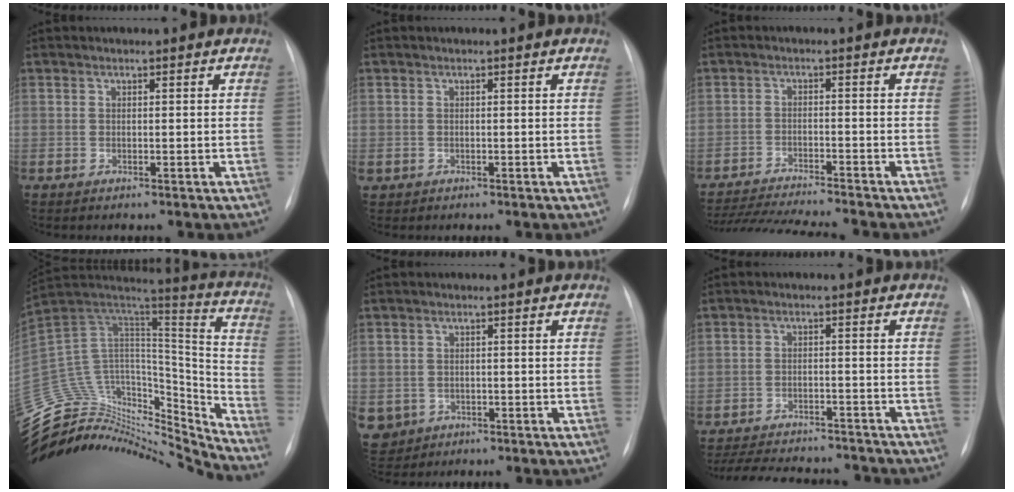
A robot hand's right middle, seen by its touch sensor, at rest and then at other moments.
{"total": 0.7, "force": [-0.3, 0.7, 0.2], "torque": [-0.007, 0.003, 0.002]}
{"total": 13.2, "force": [-12.2, -0.2, 5.1], "torque": [-0.077, -0.015, -0.188]}
{"total": 32.6, "force": [-31.0, 6.3, 7.7], "torque": [-0.142, 0.034, -0.469]}
{"total": 6.3, "force": [-2.8, 5.5, 1.4], "torque": [-0.042, 0.002, -0.038]}
{"total": 16.1, "force": [-14.6, 3.9, 5.4], "torque": [-0.122, -0.006, -0.201]}